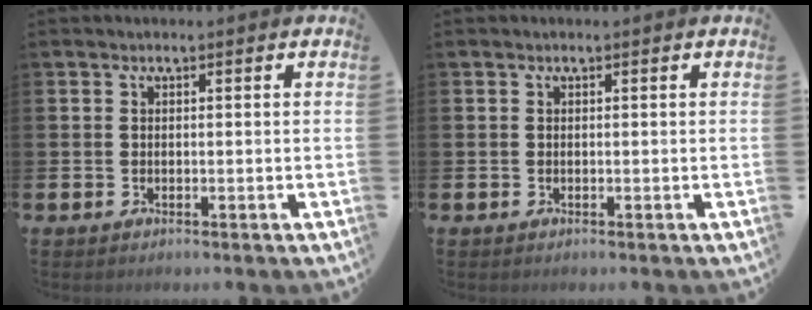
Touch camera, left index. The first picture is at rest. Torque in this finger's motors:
{"motor_torque": [-0.04, 0.11, -0.02, -0.01]}